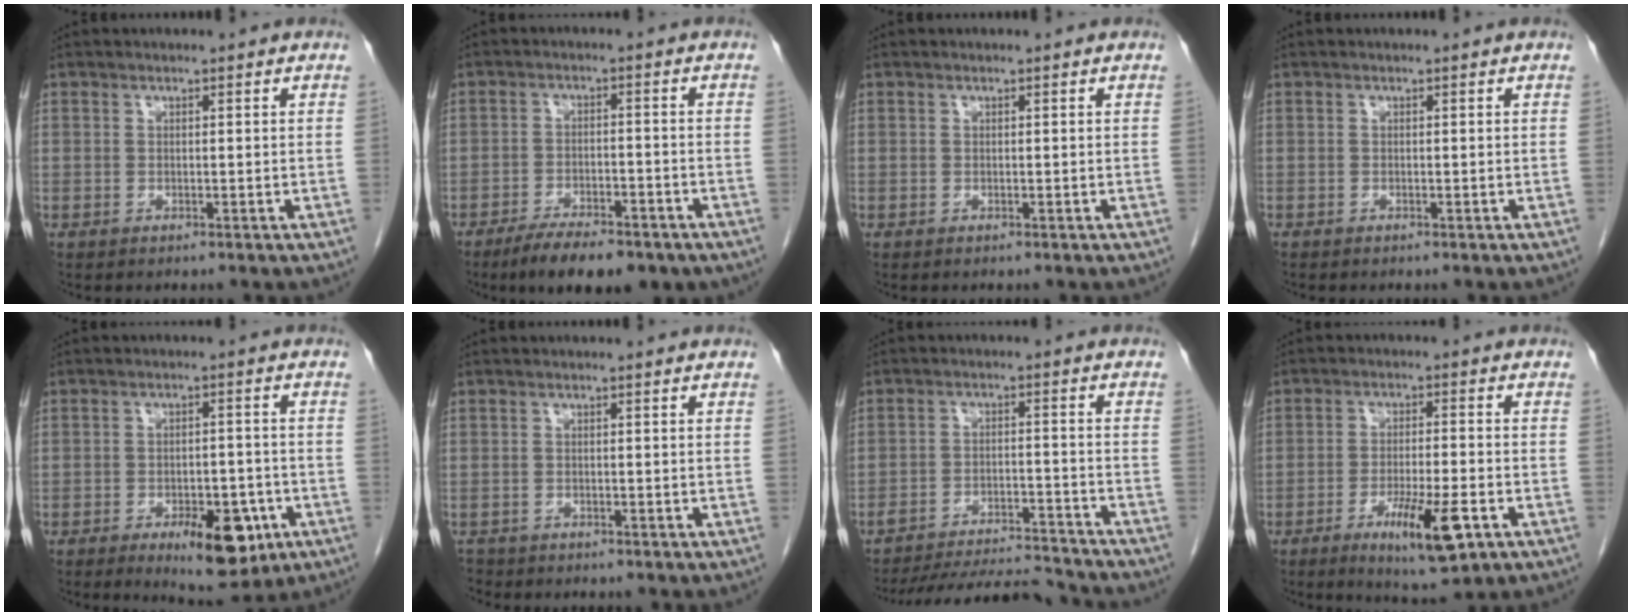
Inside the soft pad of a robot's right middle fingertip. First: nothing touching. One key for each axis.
{"total": 9.8, "fx": -7.1, "fy": 3.2, "fz": 5.9, "tx": -0.085, "ty": -0.007, "tz": -0.108}
{"total": 0.0}
{"total": 0.0}
{"total": 9.8, "fx": -4.7, "fy": 3.9, "fz": 7.7, "tx": -0.101, "ty": -0.004, "tz": -0.057}
{"total": 1.6, "fx": -1.4, "fy": 0.8, "fz": 0.0, "tx": -0.006, "ty": -0.003, "tz": -0.025}
{"total": 13.8, "fx": -13.4, "fy": 1.0, "fz": 3.3, "tx": -0.051, "ty": 0.003, "tz": -0.195}
{"total": 9.4, "fx": -4.3, "fy": 1.3, "fz": 8.2, "tx": -0.137, "ty": -0.018, "tz": -0.064}